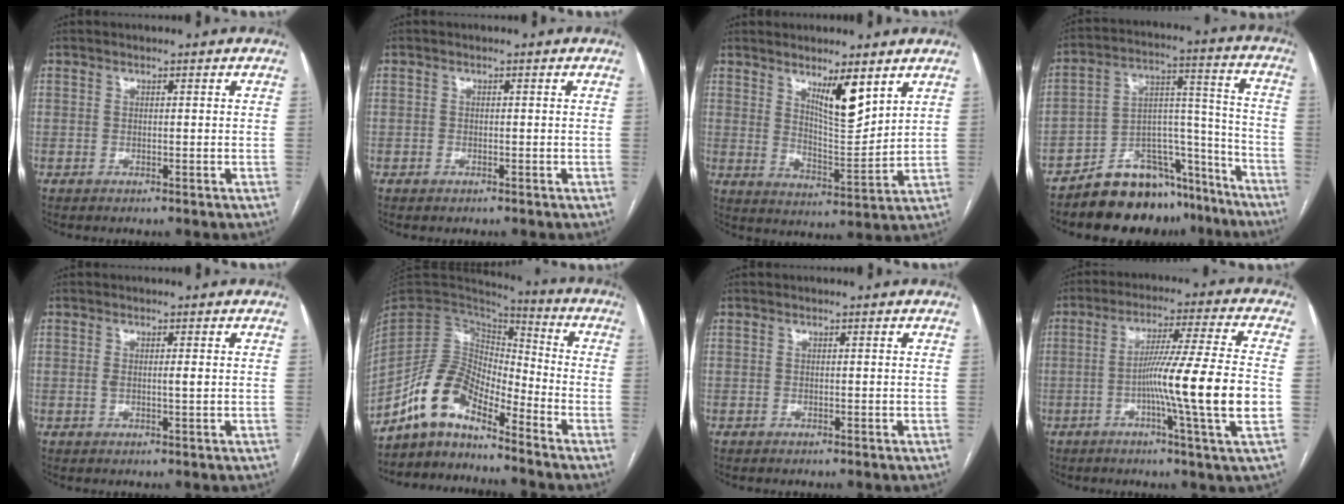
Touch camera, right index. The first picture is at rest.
{"total": 0.6, "force": [-0.4, 0.4, 0.1], "torque": [-0.005, 0.002, -0.006]}
{"total": 7.9, "force": [4.8, 1.5, 6.0], "torque": [-0.106, -0.016, 0.087]}
{"total": 16.2, "force": [-13.4, 7.0, 5.8], "torque": [-0.061, 0.069, -0.210]}
{"total": 1.7, "force": [0.1, 0.2, 1.7], "torque": [-0.033, 0.000, 0.002]}
{"total": 10.3, "force": [-8.0, 3.6, 5.4], "torque": [-0.114, 0.037, -0.151]}
{"total": 0.0}
{"total": 14.3, "force": [-2.8, -2.0, 13.9], "torque": [-0.232, -0.007, -0.055]}